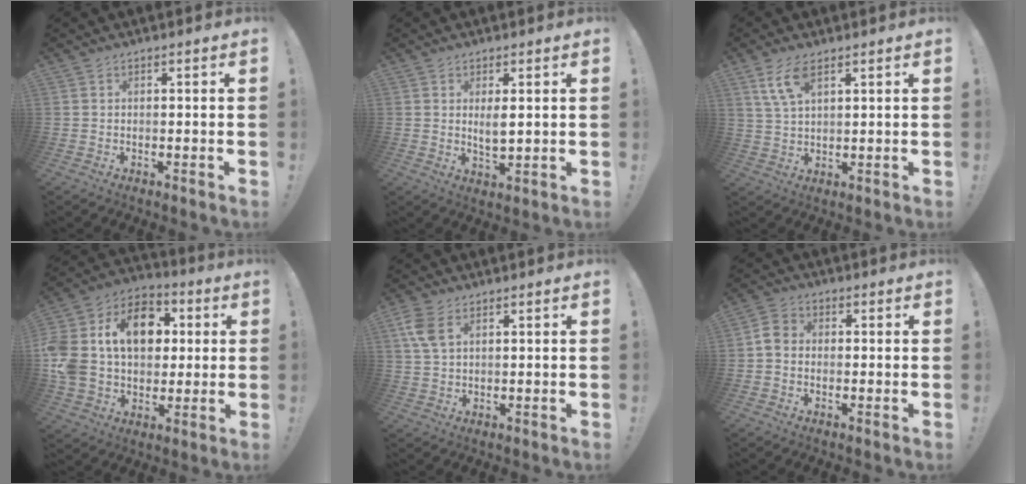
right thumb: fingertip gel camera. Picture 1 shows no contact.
{"total": 4.3, "force": [1.2, 1.6, 3.8], "torque": [-0.056, -0.010, 0.019]}
{"total": 7.7, "force": [4.1, 2.8, 5.8], "torque": [-0.104, -0.009, 0.077]}
{"total": 21.1, "force": [4.5, 15.6, 13.5], "torque": [-0.241, 0.007, 0.090]}
{"total": 6.3, "force": [2.8, 3.2, 4.7], "torque": [-0.099, -0.002, 0.054]}
{"total": 4.5, "force": [-0.6, 3.5, 2.8], "torque": [-0.059, 0.019, -0.007]}